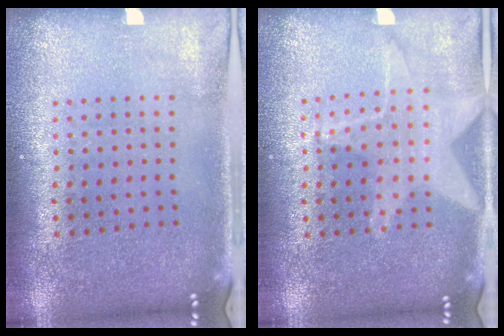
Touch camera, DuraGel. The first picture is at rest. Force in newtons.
{"total": 1.5, "press": 1.4, "slide": 0.5}